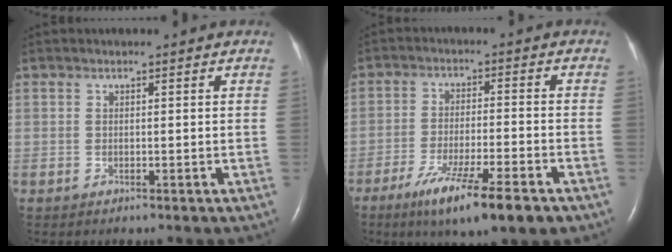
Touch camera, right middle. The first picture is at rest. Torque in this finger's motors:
{"motor_torque": [1.16, -0.98, 0.22, 0.13]}